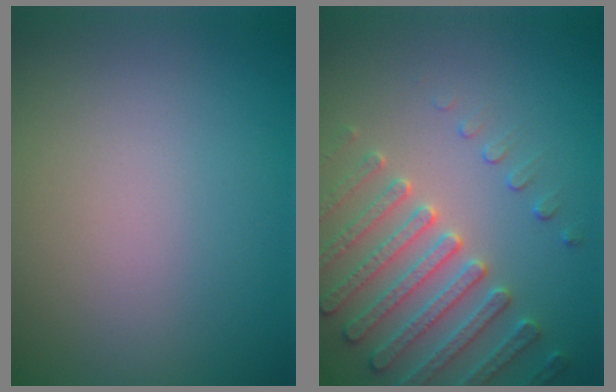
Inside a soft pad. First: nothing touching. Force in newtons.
{"total": 4.5, "press": 4.4, "slide": 1.2}